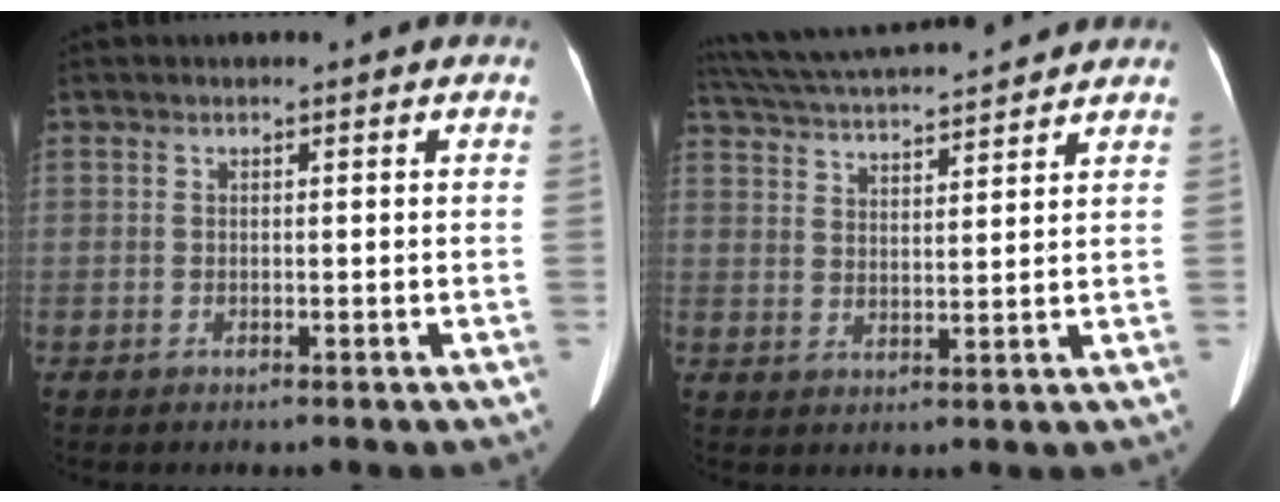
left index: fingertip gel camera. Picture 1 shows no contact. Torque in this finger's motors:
{"motor_torque": [0.25, -0.91, 0.00, 0.03]}